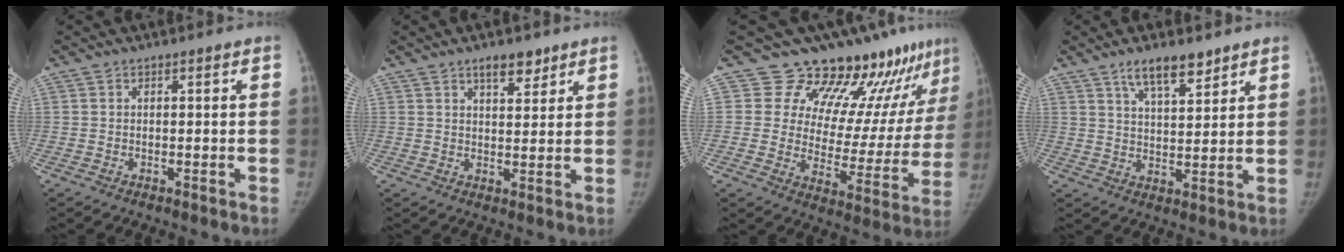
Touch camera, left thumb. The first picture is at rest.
{"total": 4.8, "force": [3.3, 2.1, 2.8], "torque": [-0.019, -0.021, 0.052]}
{"total": 17.6, "force": [15.0, 6.8, 6.1], "torque": [-0.007, -0.113, 0.196]}
{"total": 7.7, "force": [5.5, 2.5, 4.8], "torque": [-0.059, -0.035, 0.097]}